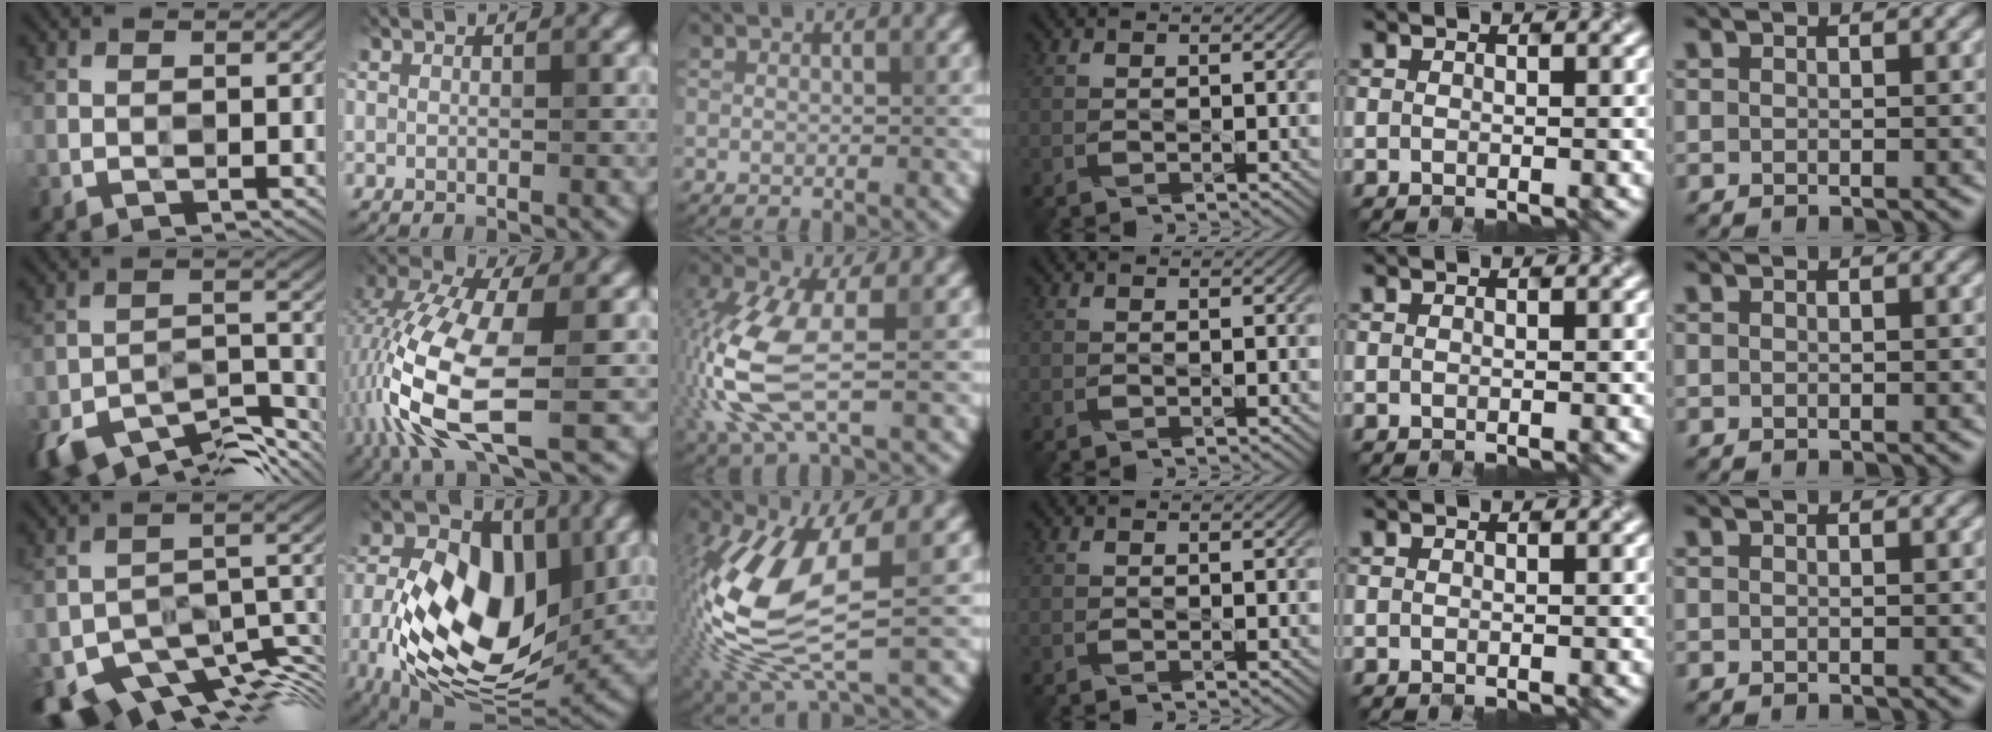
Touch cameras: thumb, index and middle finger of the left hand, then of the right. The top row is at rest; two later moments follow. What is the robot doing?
{"motion": "close", "object": "sandwich press"}